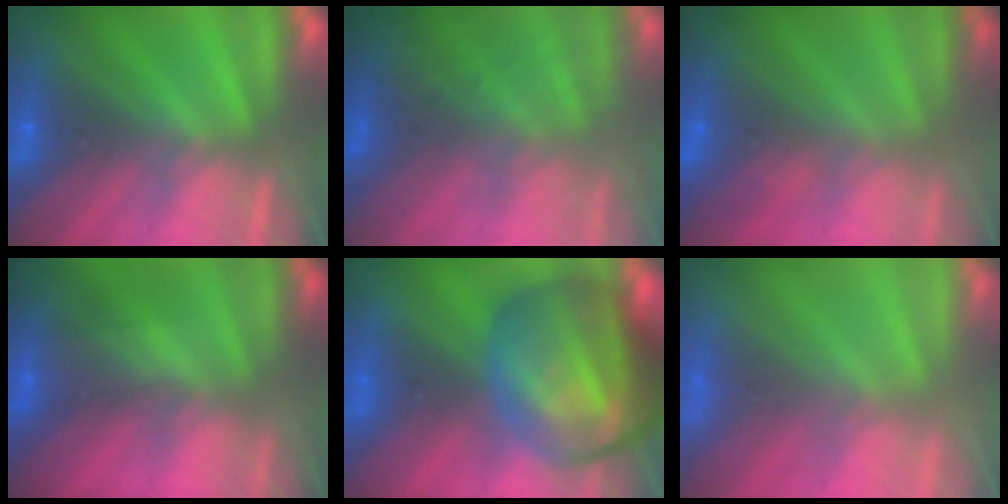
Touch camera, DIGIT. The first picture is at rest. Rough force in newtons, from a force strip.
{"total": 5.7}
{"total": 2.8}
{"total": 4.5}
{"total": 10.7}
{"total": 7.8}